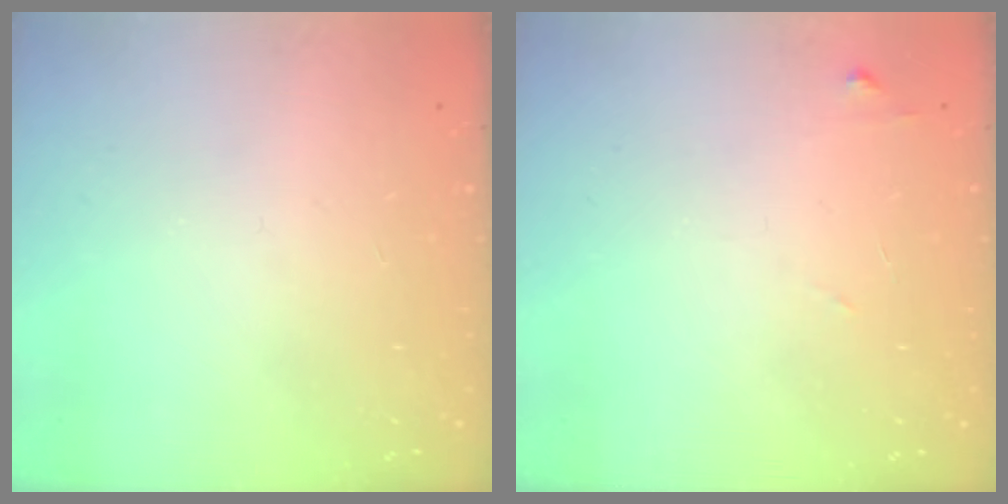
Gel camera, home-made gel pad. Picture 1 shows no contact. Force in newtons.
{"total": 7.4, "press": 7.4, "slide": 0.4}